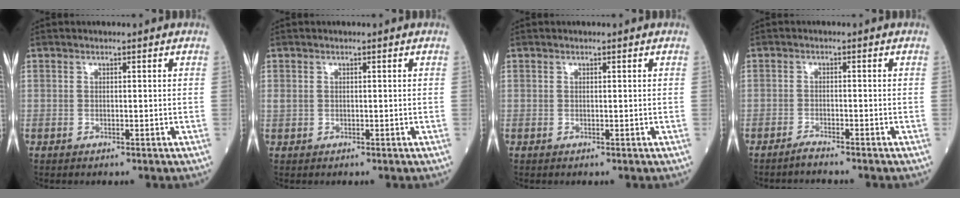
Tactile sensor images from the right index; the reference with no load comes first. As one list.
[{"total": 1.0, "force": [0.2, 0.9, 0.5], "torque": [-0.014, 0.011, 0.009]}, {"total": 0.0}, {"total": 1.7, "force": [-1.6, -0.3, 0.4], "torque": [-0.012, -0.003, -0.030]}]